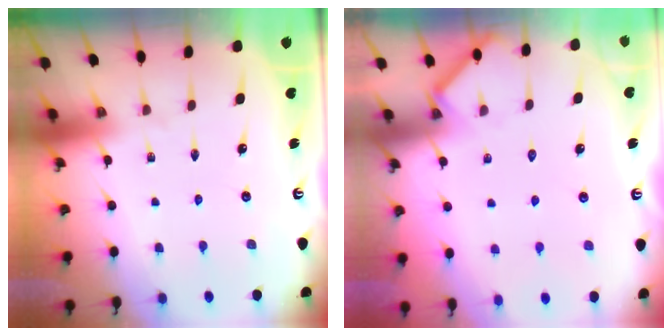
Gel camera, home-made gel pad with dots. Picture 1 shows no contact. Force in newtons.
{"total": 3.4, "press": 3.3, "slide": 0.4}